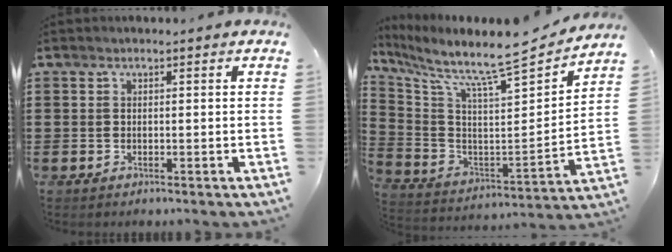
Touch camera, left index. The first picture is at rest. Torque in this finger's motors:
{"motor_torque": [2.14, 0.00, 0.71, 0.15]}